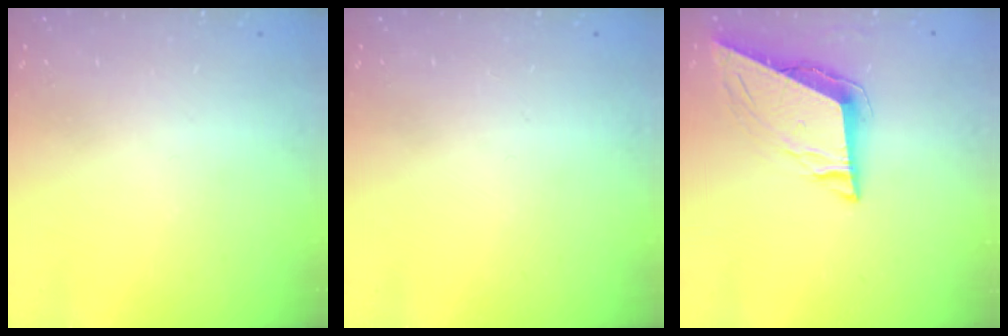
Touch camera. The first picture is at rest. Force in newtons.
{"total": 0.0}
{"total": 9.0, "press": 8.7, "slide": 2.5}